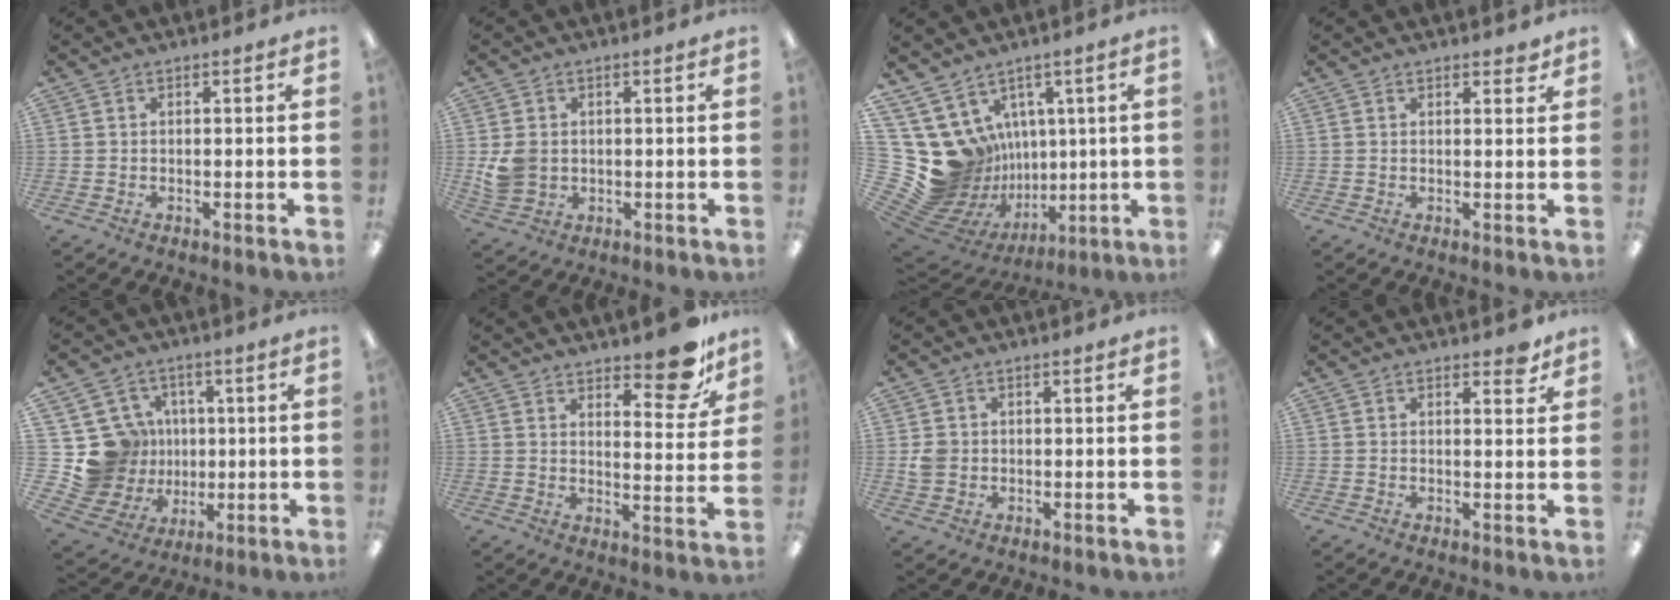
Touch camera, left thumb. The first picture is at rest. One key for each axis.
{"total": 5.6, "fx": 0.2, "fy": 4.9, "fz": 2.6, "tx": -0.041, "ty": 0.004, "tz": 0.007}
{"total": 18.3, "fx": 1.6, "fy": 16.9, "fz": 6.9, "tx": -0.172, "ty": -0.055, "tz": 0.083}
{"total": 1.7, "fx": 1.5, "fy": 0.7, "fz": 0.5, "tx": 0.004, "ty": -0.007, "tz": 0.024}
{"total": 16.2, "fx": 1.9, "fy": 15.7, "fz": 3.6, "tx": -0.096, "ty": -0.008, "tz": 0.070}
{"total": 11.0, "fx": 8.5, "fy": 3.9, "fz": 5.7, "tx": -0.055, "ty": -0.059, "tz": 0.143}
{"total": 3.0, "fx": -0.1, "fy": 2.9, "fz": 0.9, "tx": -0.010, "ty": 0.001, "tz": -0.003}
{"total": 2.7, "fx": 2.0, "fy": 1.2, "fz": 1.2, "tx": -0.004, "ty": -0.008, "tz": 0.032}